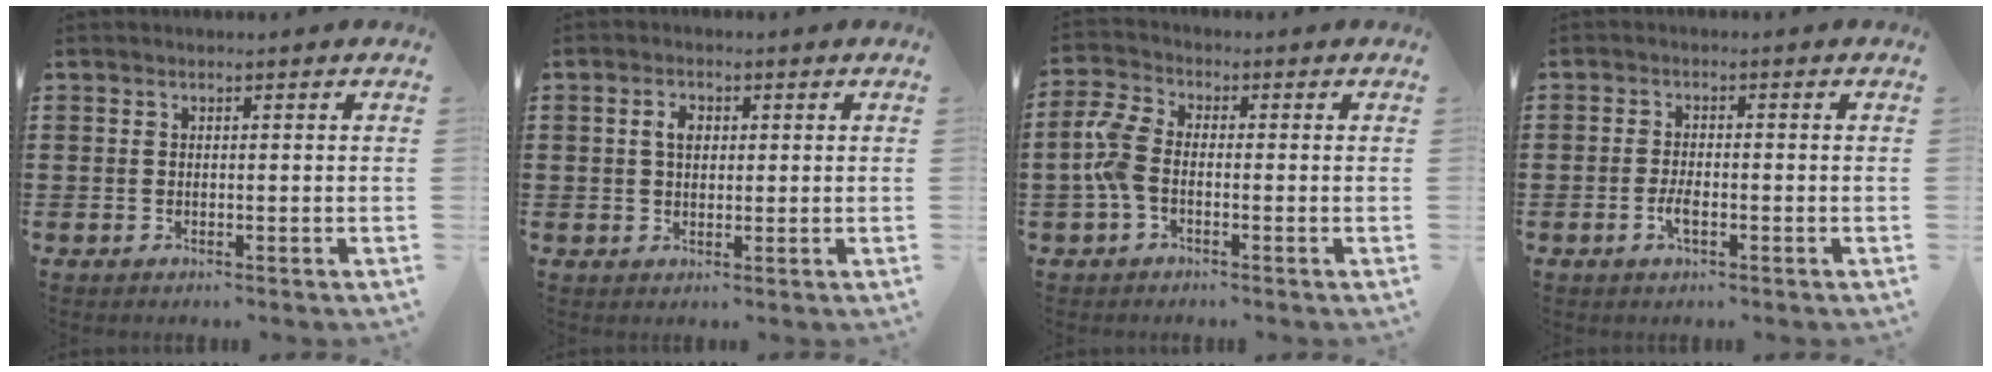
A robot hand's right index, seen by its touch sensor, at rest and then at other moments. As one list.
[{"total": 2.9, "force": [0.5, 1.9, 2.2], "torque": [-0.048, 0.011, 0.007]}, {"total": 5.1, "force": [-1.3, 2.8, 4.0], "torque": [-0.115, -0.003, -0.035]}, {"total": 2.9, "force": [-1.1, 0.9, 2.5], "torque": [-0.053, -0.004, -0.022]}]